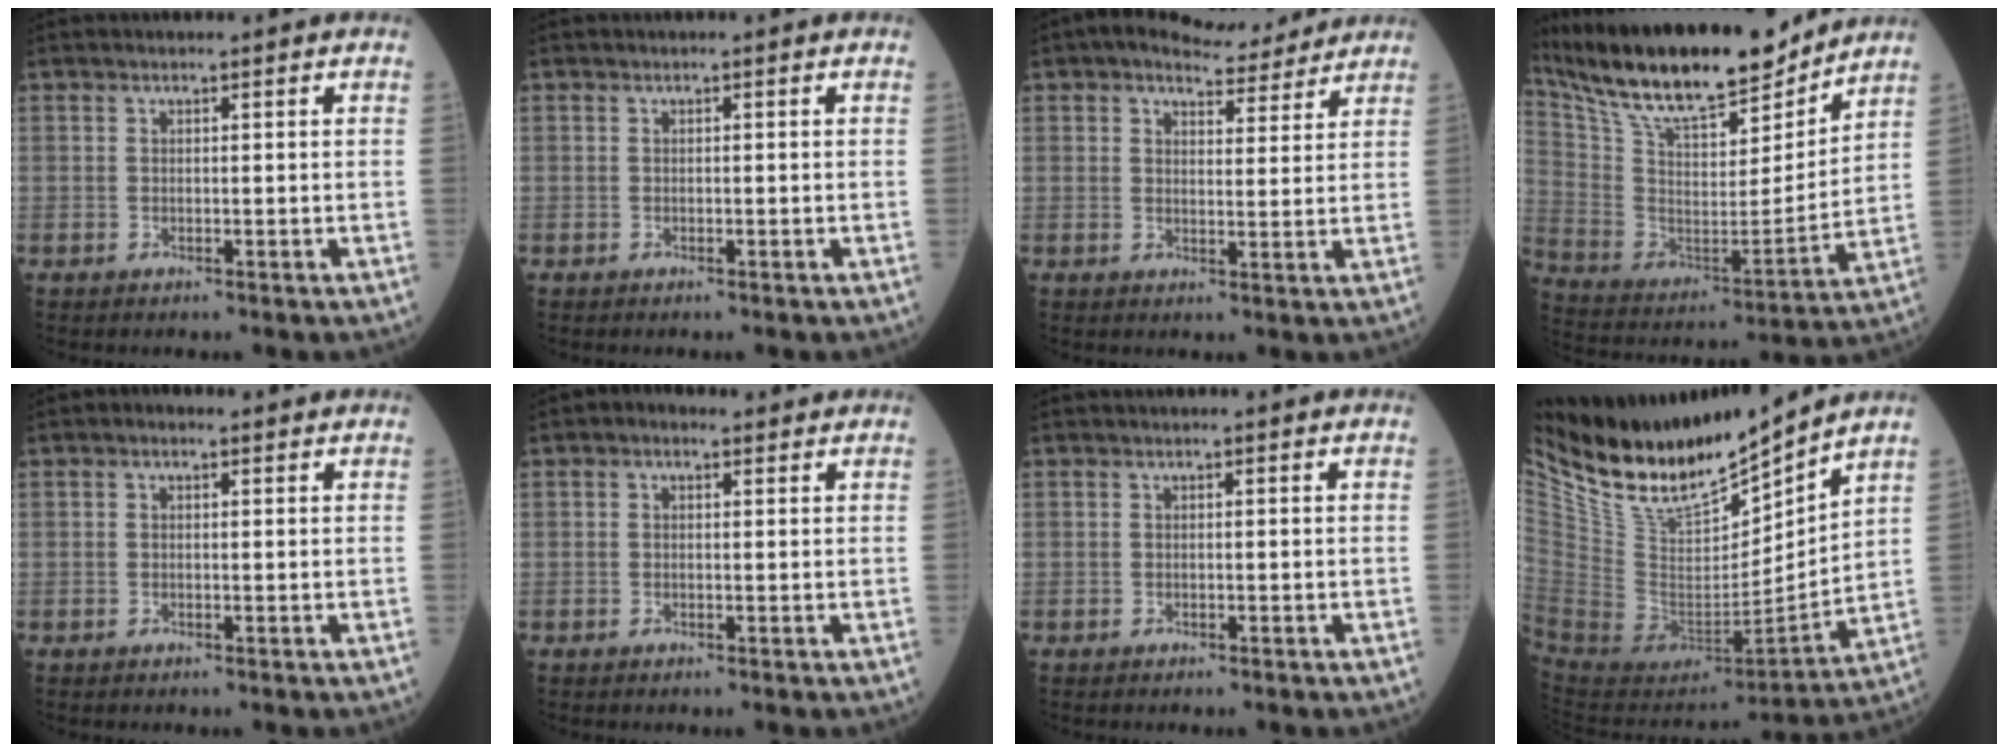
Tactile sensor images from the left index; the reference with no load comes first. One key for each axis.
{"total": 0.0}
{"total": 6.7, "fx": 6.0, "fy": 2.4, "fz": 1.9, "tx": -0.030, "ty": 0.013, "tz": 0.081}
{"total": 22.4, "fx": 19.2, "fy": 4.8, "fz": 10.4, "tx": -0.201, "ty": -0.005, "tz": 0.326}
{"total": 1.0, "fx": 0.3, "fy": 0.7, "fz": 0.6, "tx": -0.014, "ty": 0.006, "tz": 0.000}
{"total": 1.9, "fx": 1.0, "fy": 1.3, "fz": 1.0, "tx": -0.022, "ty": 0.017, "tz": 0.012}
{"total": 0.0}
{"total": 17.6, "fx": 15.9, "fy": 3.2, "fz": 6.8, "tx": -0.135, "ty": -0.030, "tz": 0.307}